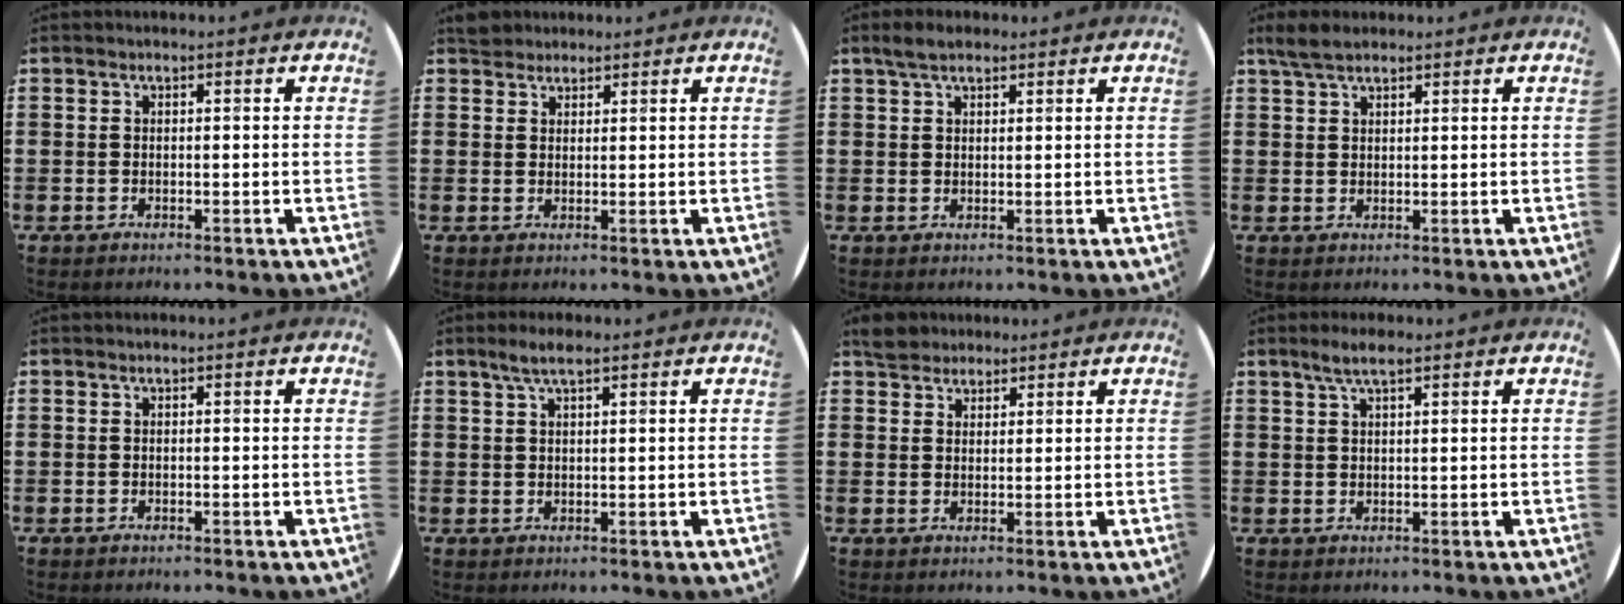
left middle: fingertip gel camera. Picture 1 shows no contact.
{"total": 2.6, "force": [2.4, 1.0, 0.1], "torque": [0.000, 0.000, 0.046]}
{"total": 2.8, "force": [2.1, 1.1, 1.4], "torque": [-0.025, 0.004, 0.038]}
{"total": 3.2, "force": [2.5, 1.1, 1.6], "torque": [-0.038, 0.007, 0.047]}
{"total": 0.0}
{"total": 3.0, "force": [2.1, 0.6, 2.0], "torque": [-0.042, 0.005, 0.037]}
{"total": 3.4, "force": [3.1, 1.4, 0.3], "torque": [-0.006, 0.000, 0.060]}
{"total": 3.0, "force": [2.2, 0.6, 2.0], "torque": [-0.043, 0.005, 0.038]}